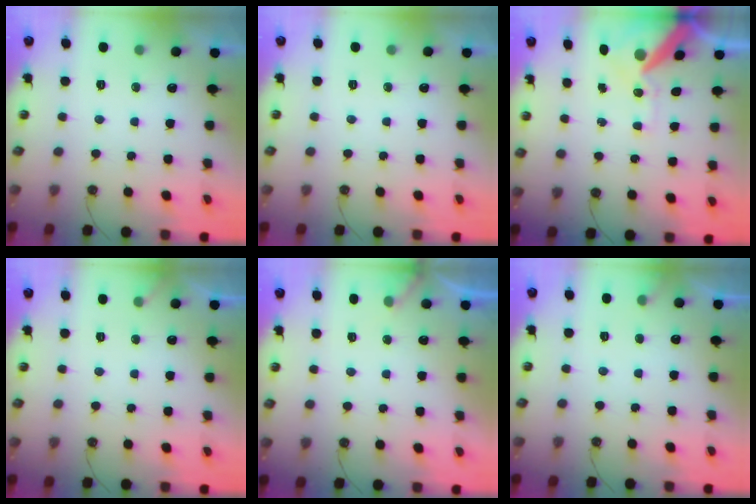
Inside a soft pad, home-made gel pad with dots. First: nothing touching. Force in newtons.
{"total": 0.0}
{"total": 12.8, "press": 12.6, "slide": 1.7}
{"total": 2.4, "press": 2.4, "slide": 0.2}
{"total": 3.7, "press": 3.7, "slide": 0.3}
{"total": 3.6, "press": 3.6, "slide": 0.2}